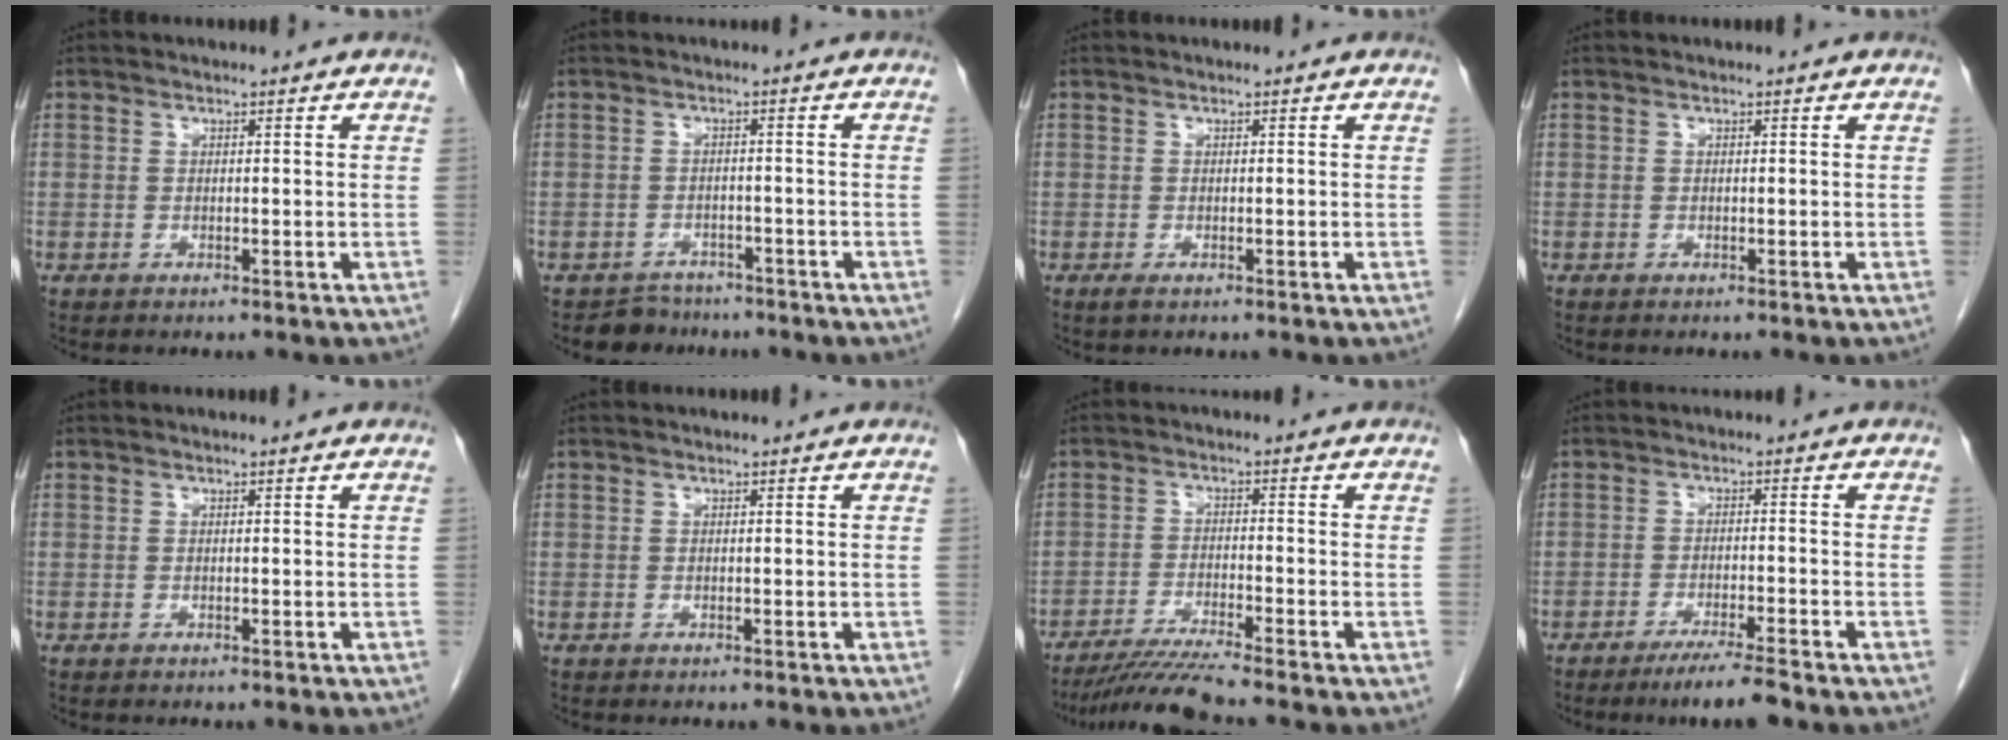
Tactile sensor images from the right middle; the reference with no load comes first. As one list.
[{"total": 3.4, "force": [-2.8, 1.7, -0.6], "torque": [0.006, 0.005, -0.045]}, {"total": 0.8, "force": [-0.5, 0.2, 0.6], "torque": [-0.014, -0.003, -0.006]}, {"total": 0.0}, {"total": 0.0}, {"total": 0.0}, {"total": 6.5, "force": [-5.6, -1.6, 2.9], "torque": [-0.051, -0.028, -0.105]}, {"total": 5.2, "force": [-4.1, -0.5, 3.2], "torque": [-0.053, -0.015, -0.074]}]